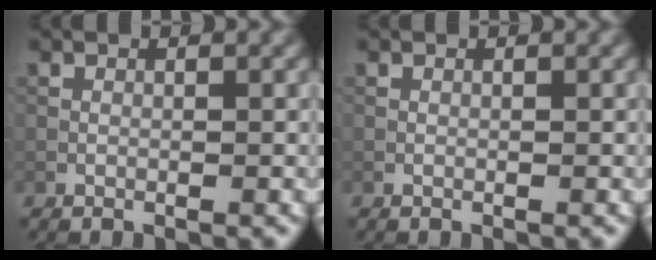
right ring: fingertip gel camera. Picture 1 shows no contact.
{"total": 0.0}